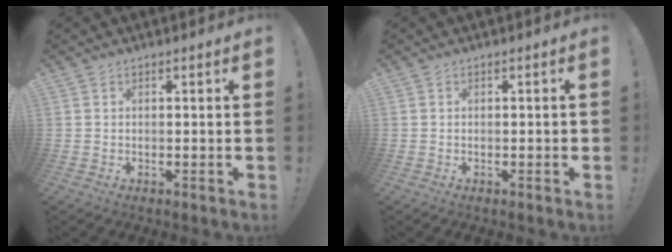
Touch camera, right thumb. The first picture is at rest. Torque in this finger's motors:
{"motor_torque": [0.01, 0.13, 0.26, -0.37, 0.00]}